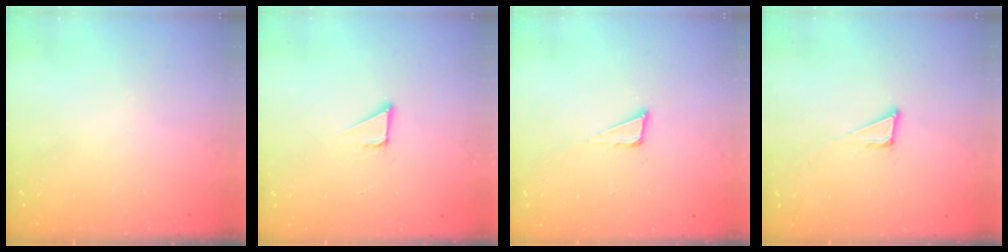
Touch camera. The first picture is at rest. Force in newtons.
{"total": 2.1, "press": 2.1, "slide": 0.0}
{"total": 5.1, "press": 5.0, "slide": 0.9}
{"total": 3.8, "press": 3.8, "slide": 0.0}